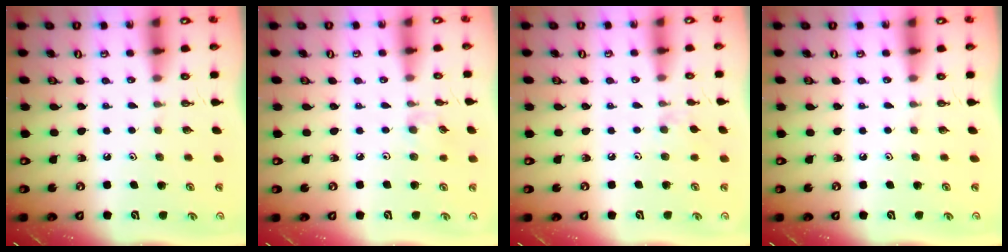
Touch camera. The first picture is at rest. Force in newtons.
{"total": 5.1, "press": 5.1, "slide": 0.7}
{"total": 5.4, "press": 5.3, "slide": 0.8}
{"total": 0.0}